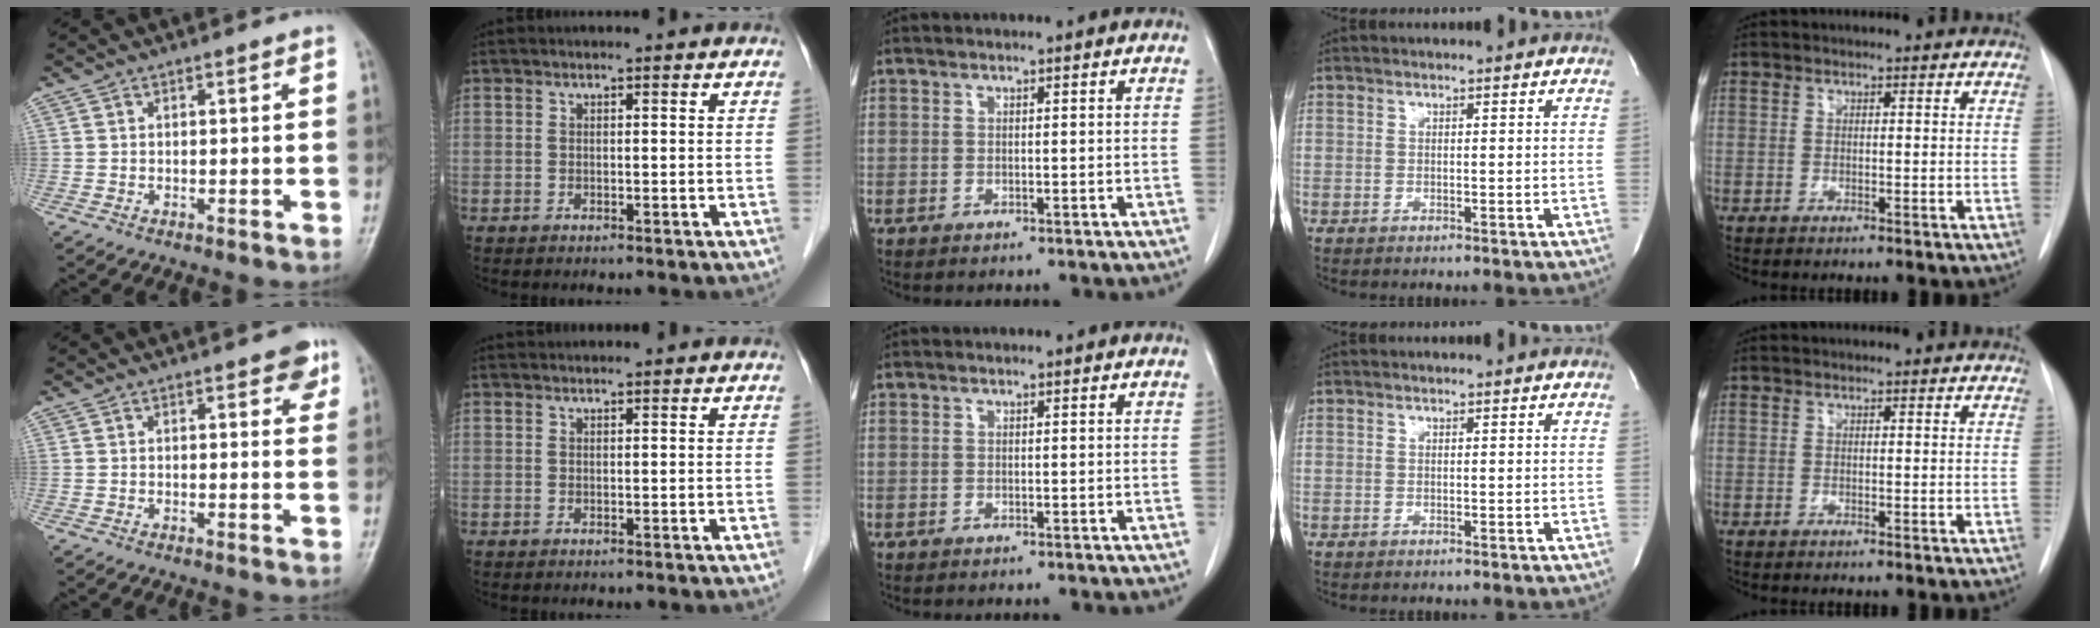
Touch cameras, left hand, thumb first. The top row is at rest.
{"thumb": {"total": 3.3, "force": [2.0, 1.6, 2.1], "torque": [-0.002, -0.006, 0.018]}, "index": {"total": 2.2, "force": [2.1, 0.1, 0.5], "torque": [-0.006, 0.028, 0.034]}}